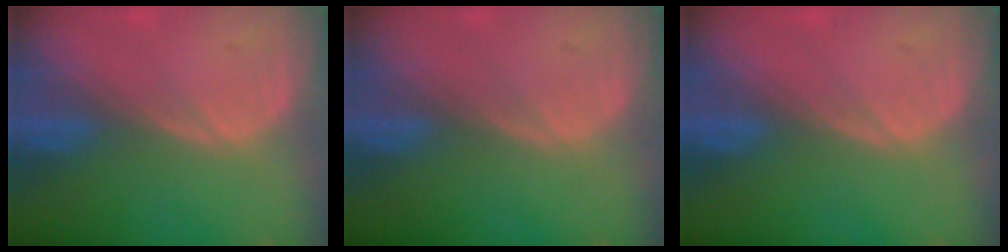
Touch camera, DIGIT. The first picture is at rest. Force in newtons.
{"total": 0.0}
{"total": 0.0}